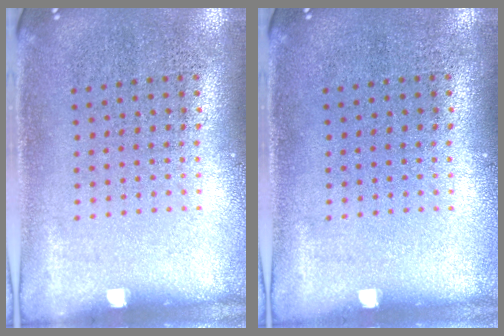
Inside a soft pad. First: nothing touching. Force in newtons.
{"total": 0.0}